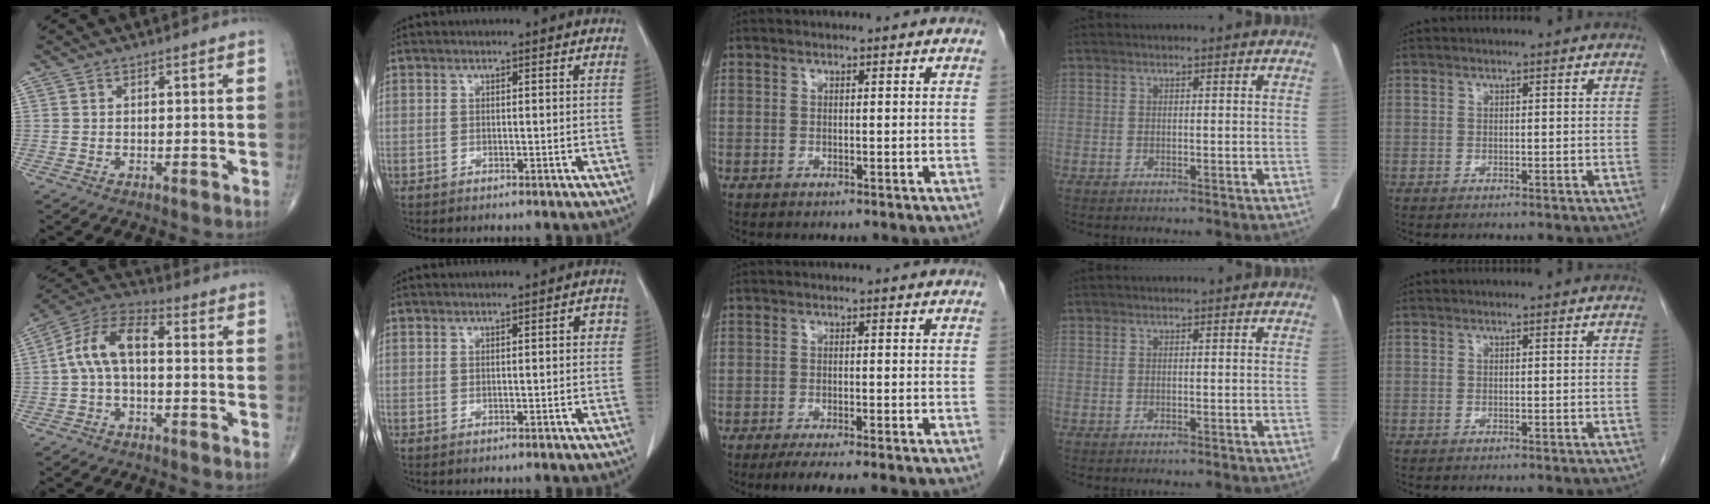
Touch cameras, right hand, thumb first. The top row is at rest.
{"thumb": {"total": 10.0, "force": [-0.2, 5.2, 8.5], "torque": [-0.163, 0.037, -0.013]}, "index": {"total": 1.6, "force": [0.3, 0.6, 1.4], "torque": [-0.013, 0.005, 0.002]}, "middle": {"total": 6.6, "force": [-4.8, 1.0, 4.4], "torque": [-0.053, -0.013, -0.067]}}